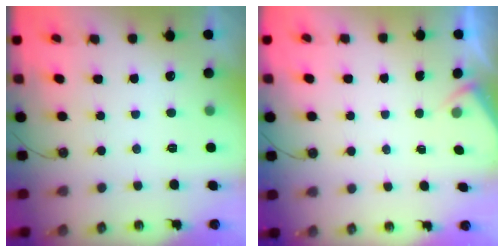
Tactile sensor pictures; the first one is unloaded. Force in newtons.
{"total": 2.0, "press": 1.9, "slide": 0.4}